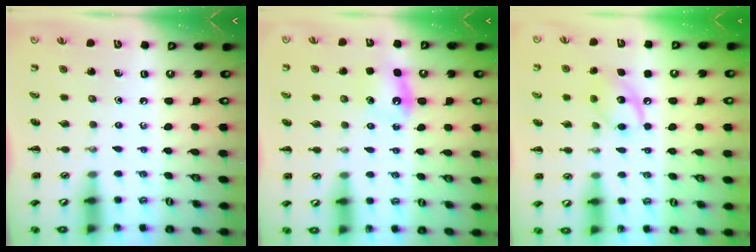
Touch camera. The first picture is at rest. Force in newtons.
{"total": 6.7, "press": 6.3, "slide": 2.2}
{"total": 10.6, "press": 10.6, "slide": 1.3}